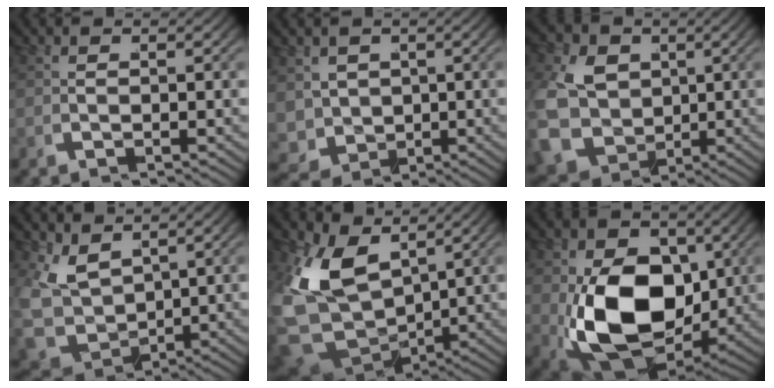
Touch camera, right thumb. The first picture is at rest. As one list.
[{"total": 5.2, "force": [-0.3, 4.5, 2.6], "torque": [-0.079, -0.048, 0.013]}, {"total": 13.3, "force": [-1.3, 11.3, 6.8], "torque": [-0.199, -0.071, -0.005]}, {"total": 7.4, "force": [1.0, 5.6, 4.8], "torque": [-0.137, -0.036, 0.035]}, {"total": 13.0, "force": [0.3, 8.8, 9.5], "torque": [-0.241, -0.052, 0.028]}, {"total": 14.6, "force": [-1.8, 9.7, 10.7], "torque": [-0.229, -0.068, 0.001]}]